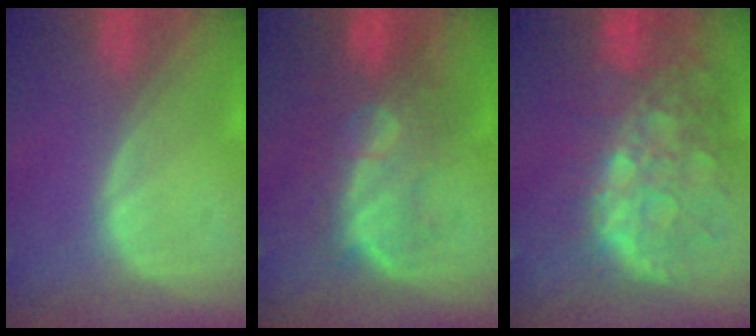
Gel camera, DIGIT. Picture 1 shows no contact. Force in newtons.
{"total": 8.8, "press": 8.2, "slide": 3.2}
{"total": 11.7, "press": 9.9, "slide": 6.3}